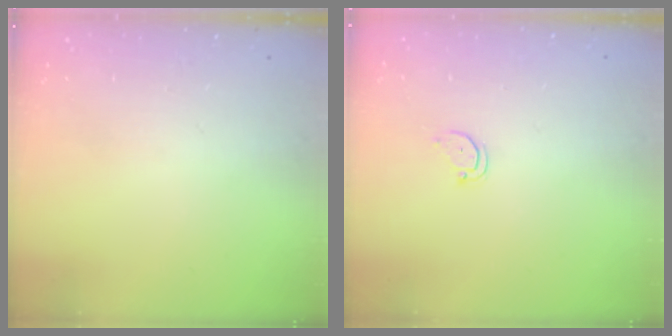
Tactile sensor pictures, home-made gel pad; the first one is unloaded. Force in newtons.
{"total": 2.4, "press": 2.4, "slide": 0.2}